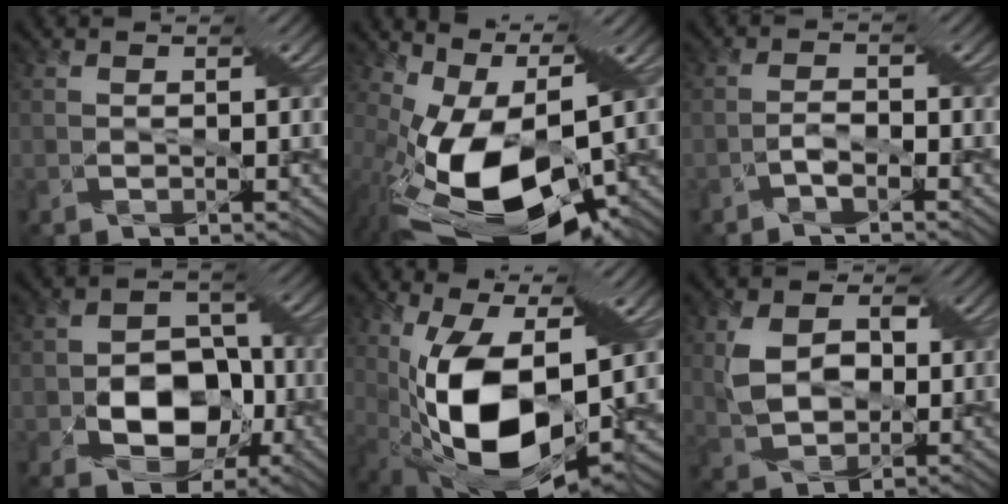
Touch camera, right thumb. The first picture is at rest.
{"total": 15.8, "force": [-1.5, 7.5, 13.8], "torque": [-0.272, -0.016, -0.016]}
{"total": 1.7, "force": [-1.3, -0.2, 1.0], "torque": [-0.025, 0.008, -0.026]}
{"total": 9.4, "force": [-2.6, 6.3, 6.5], "torque": [-0.114, -0.005, -0.051]}
{"total": 16.2, "force": [-0.7, 8.3, 13.9], "torque": [-0.275, -0.039, -0.001]}
{"total": 6.1, "force": [1.1, 4.3, 4.2], "torque": [-0.106, -0.001, 0.020]}